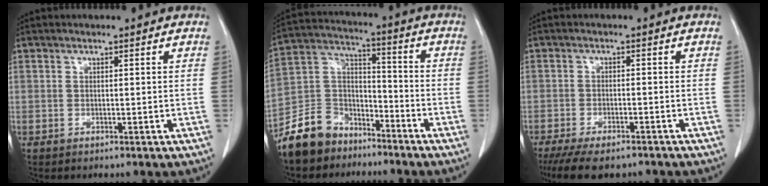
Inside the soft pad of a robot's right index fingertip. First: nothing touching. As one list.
[{"total": 12.5, "force": [-9.2, 7.7, 3.5], "torque": [-0.091, 0.035, -0.173]}, {"total": 10.8, "force": [-8.3, 3.8, 5.6], "torque": [-0.094, -0.007, -0.125]}]